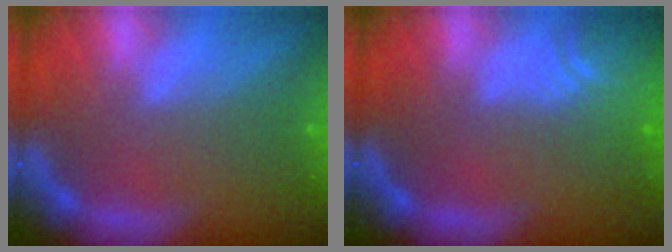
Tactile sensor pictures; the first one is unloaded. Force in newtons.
{"total": 5.5}